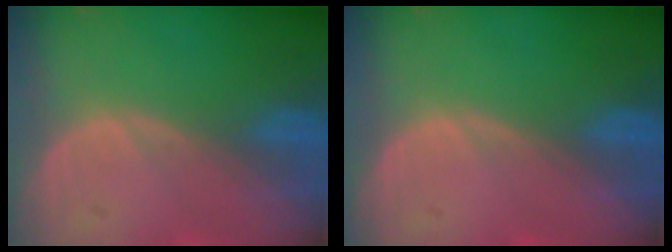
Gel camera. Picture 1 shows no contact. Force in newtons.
{"total": 0.0}